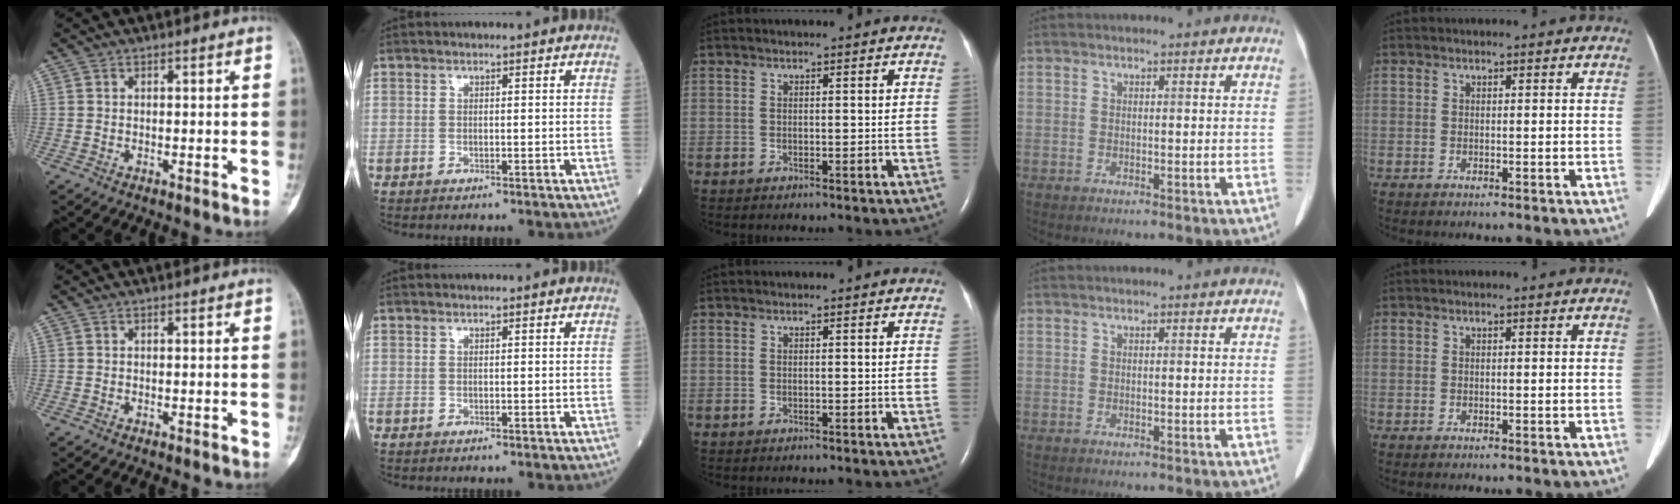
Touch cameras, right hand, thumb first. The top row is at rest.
{}